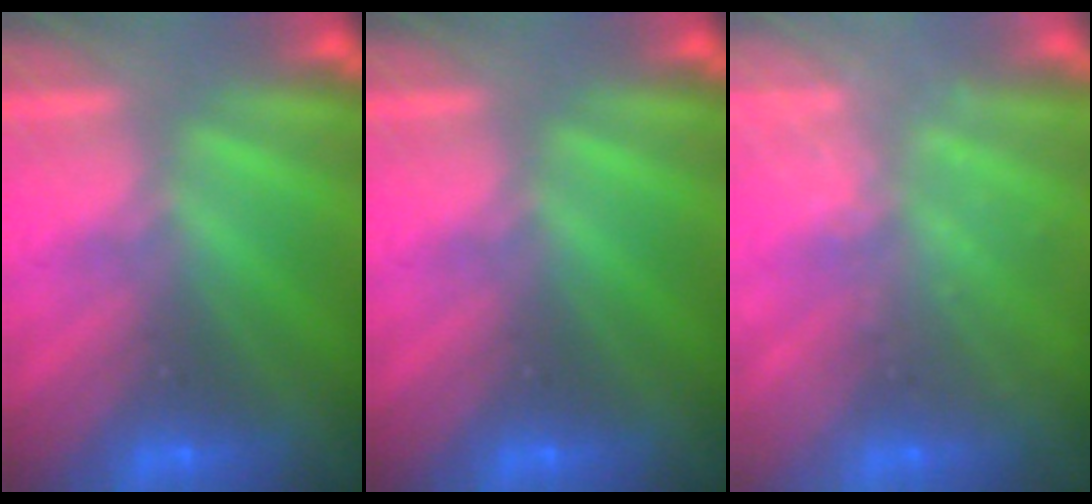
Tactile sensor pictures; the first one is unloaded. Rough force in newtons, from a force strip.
{"total": 0.0}
{"total": 2.1}